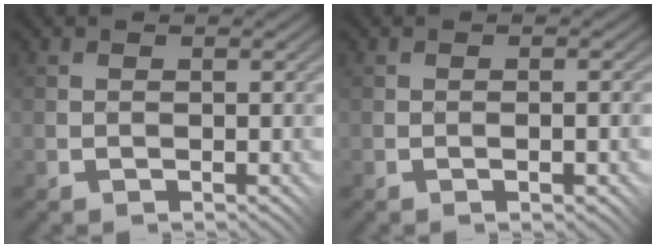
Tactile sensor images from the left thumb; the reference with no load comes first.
{"total": 2.0, "force": [-0.9, 0.6, 1.7], "torque": [-0.020, 0.008, -0.005]}